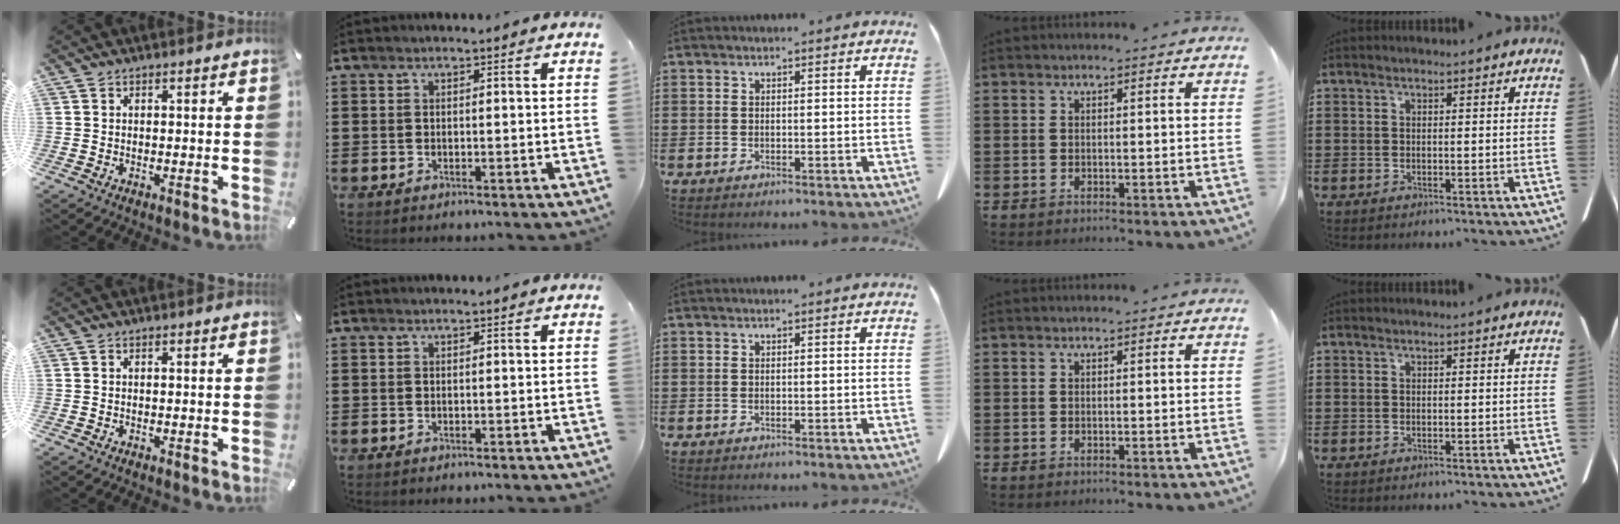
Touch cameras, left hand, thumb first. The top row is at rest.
{}